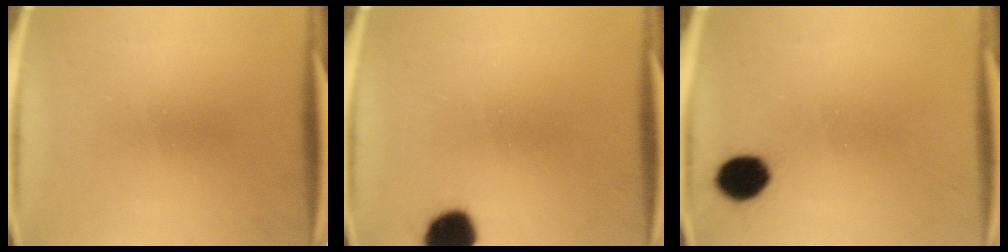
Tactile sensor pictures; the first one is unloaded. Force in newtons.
{"total": 8.6}
{"total": 7.2}